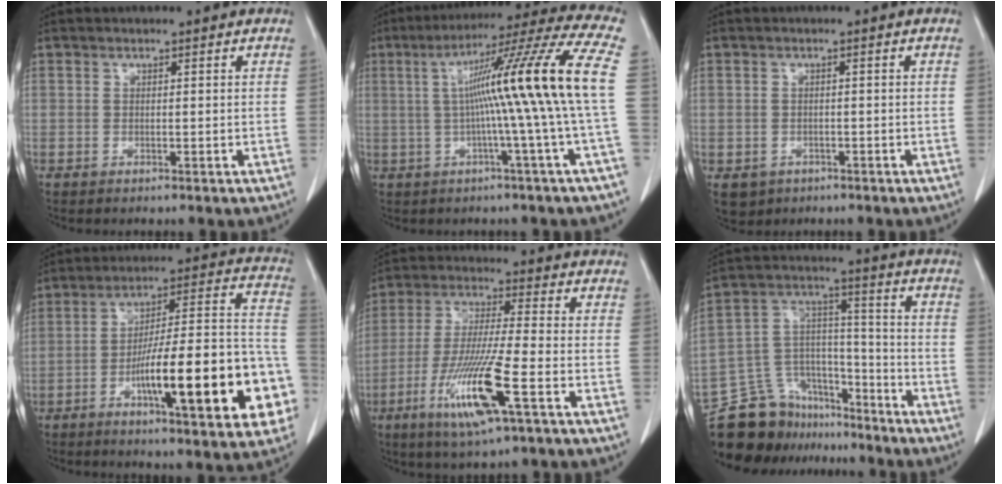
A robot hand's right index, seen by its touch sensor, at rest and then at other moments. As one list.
[{"total": 17.1, "force": [0.5, -2.6, 16.9], "torque": [-0.244, 0.021, -0.003]}, {"total": 4.0, "force": [-2.0, 3.4, 0.7], "torque": [-0.008, 0.002, -0.026]}, {"total": 23.4, "force": [-7.7, 3.7, 21.7], "torque": [-0.256, 0.020, -0.106]}, {"total": 13.4, "force": [-5.6, 0.5, 12.2], "torque": [-0.248, -0.026, -0.103]}, {"total": 16.6, "force": [-14.5, 7.4, 3.2], "torque": [-0.066, 0.057, -0.242]}]